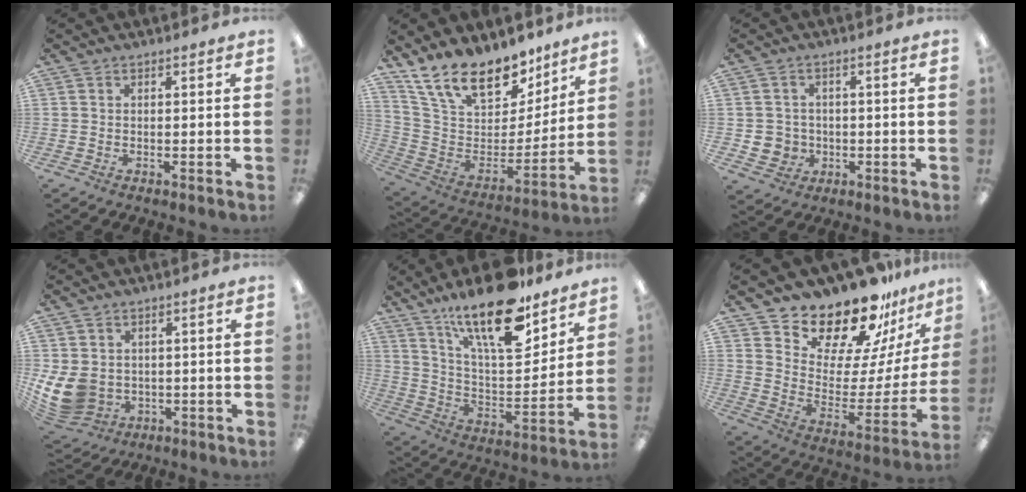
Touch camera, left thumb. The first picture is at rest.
{"total": 19.3, "force": [15.0, 8.6, 8.7], "torque": [-0.165, -0.111, 0.275]}
{"total": 4.6, "force": [-0.7, 4.5, 0.6], "torque": [-0.010, 0.009, -0.009]}
{"total": 9.4, "force": [0.0, 8.2, 4.6], "torque": [-0.110, -0.004, 0.004]}
{"total": 22.3, "force": [15.6, 7.8, 13.9], "torque": [-0.234, -0.098, 0.266]}
{"total": 20.3, "force": [18.3, 6.3, 6.3], "torque": [-0.110, -0.146, 0.315]}